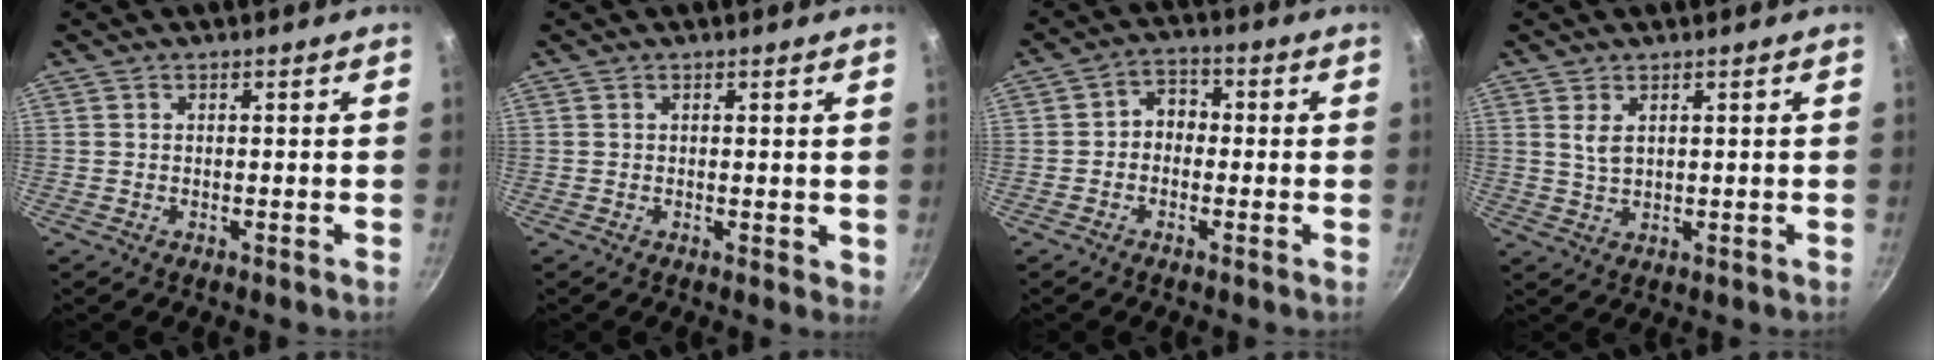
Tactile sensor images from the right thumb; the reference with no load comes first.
{"total": 1.6, "force": [0.4, 0.7, 1.4], "torque": [-0.013, -0.004, 0.004]}
{"total": 4.4, "force": [-0.7, 3.6, 2.5], "torque": [-0.013, 0.021, -0.025]}
{"total": 2.9, "force": [1.1, 1.6, 2.1], "torque": [-0.038, -0.008, 0.025]}